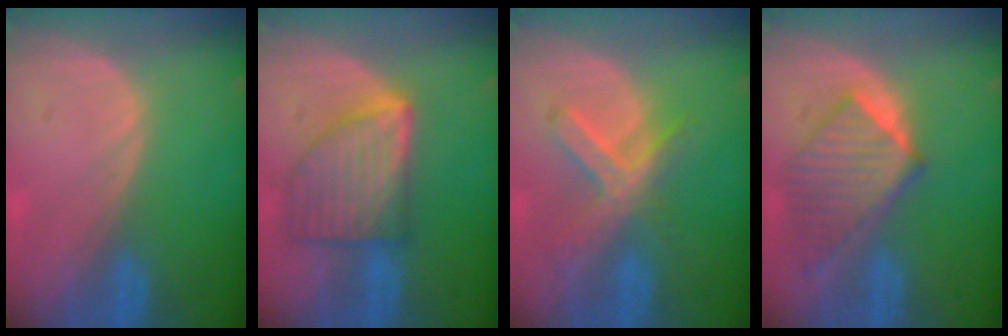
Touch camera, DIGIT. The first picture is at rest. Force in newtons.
{"total": 8.4, "press": 8.4, "slide": 0.3}
{"total": 7.4, "press": 6.4, "slide": 3.8}
{"total": 7.6, "press": 7.5, "slide": 1.1}